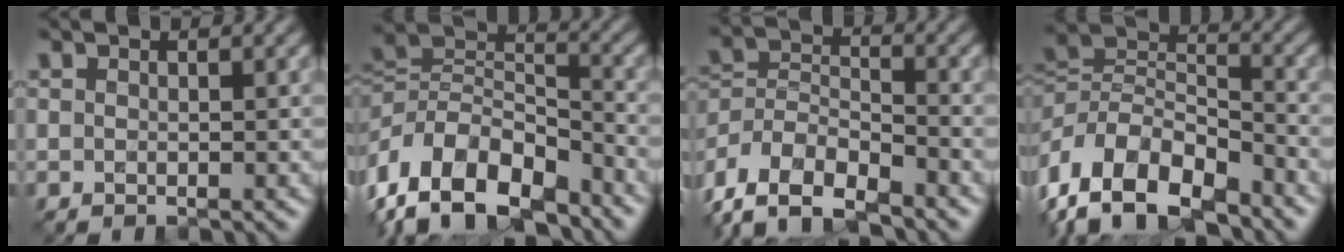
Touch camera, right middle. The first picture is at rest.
{"total": 12.2, "force": [-6.6, 7.2, 7.4], "torque": [-0.141, 0.017, -0.110]}
{"total": 8.2, "force": [-6.4, 3.4, 3.8], "torque": [-0.068, -0.004, -0.120]}
{"total": 11.1, "force": [-6.1, 6.2, 6.9], "torque": [-0.126, 0.010, -0.104]}